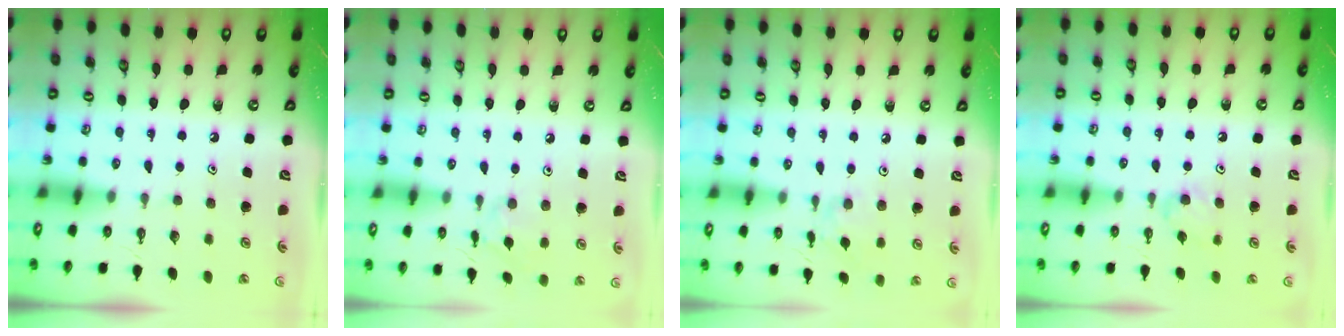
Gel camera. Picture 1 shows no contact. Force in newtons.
{"total": 5.0, "press": 5.0, "slide": 0.4}
{"total": 4.1, "press": 4.1, "slide": 0.4}
{"total": 6.1, "press": 6.0, "slide": 0.6}